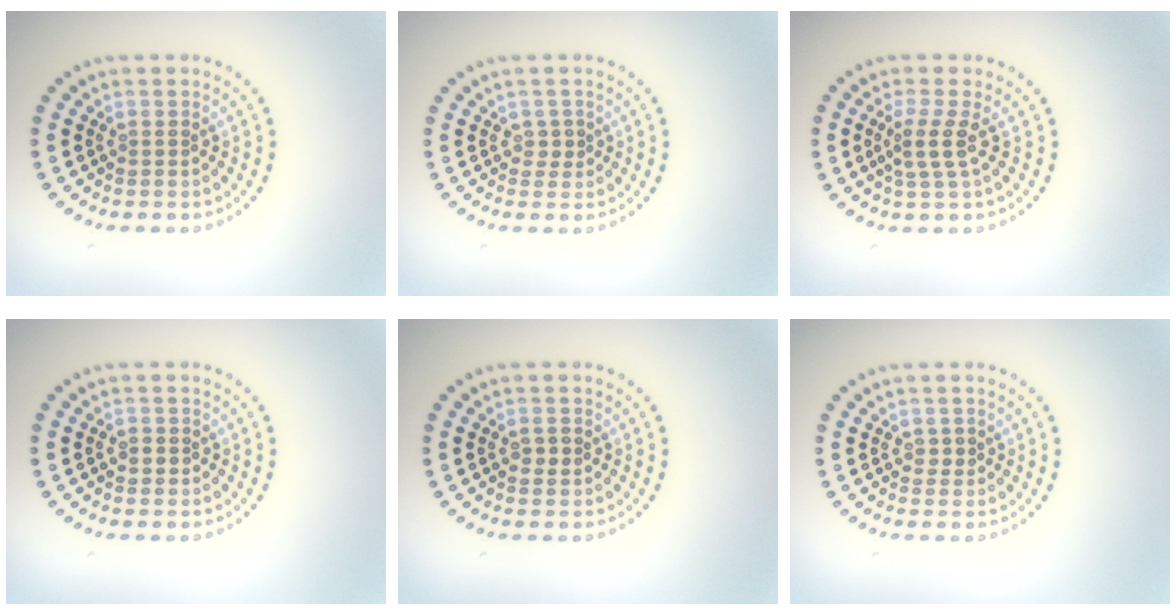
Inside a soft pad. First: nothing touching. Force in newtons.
{"total": 0.9, "press": 0.8, "slide": 0.3}
{"total": 2.3, "press": 1.8, "slide": 1.4}
{"total": 1.1, "press": 1.0, "slide": 0.5}
{"total": 1.0, "press": 1.0, "slide": 0.2}
{"total": 0.9, "press": 0.9, "slide": 0.2}